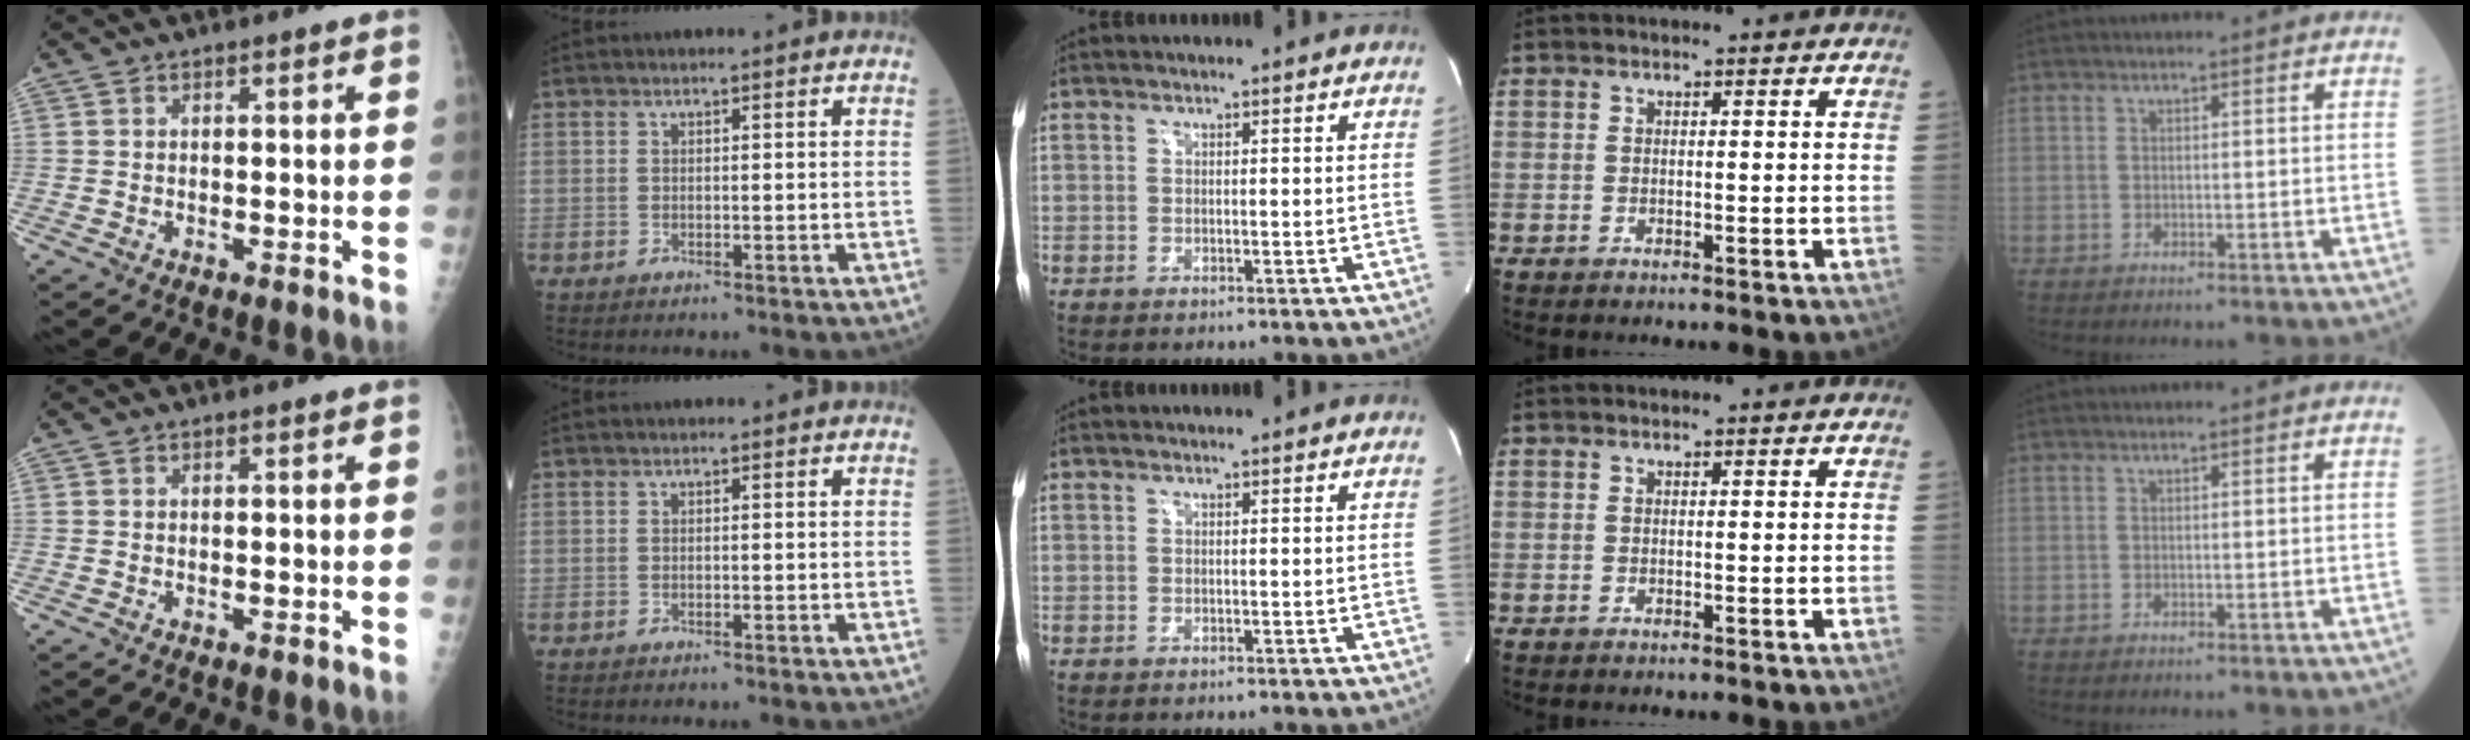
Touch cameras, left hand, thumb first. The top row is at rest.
{}